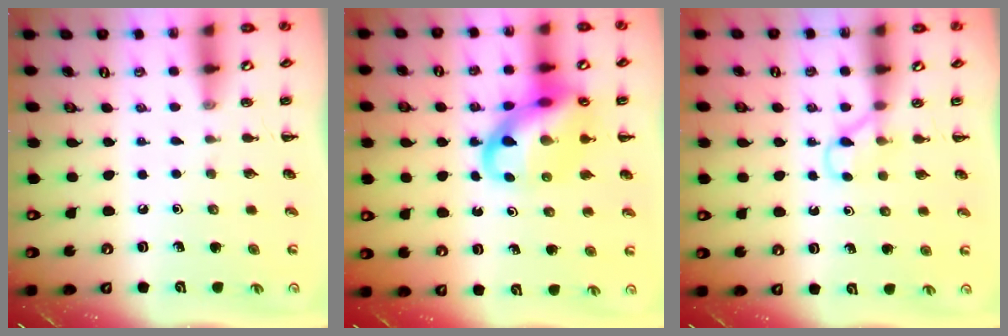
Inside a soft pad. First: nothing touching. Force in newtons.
{"total": 15.3, "press": 15.0, "slide": 3.0}
{"total": 3.2, "press": 3.0, "slide": 1.0}